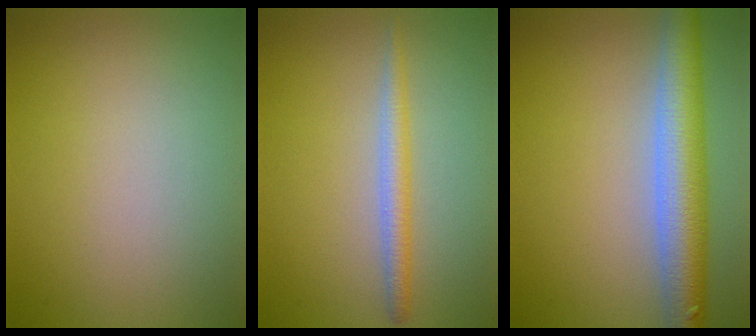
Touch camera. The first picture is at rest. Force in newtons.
{"total": 2.2, "press": 2.2, "slide": 0.1}
{"total": 6.6, "press": 6.6, "slide": 0.4}